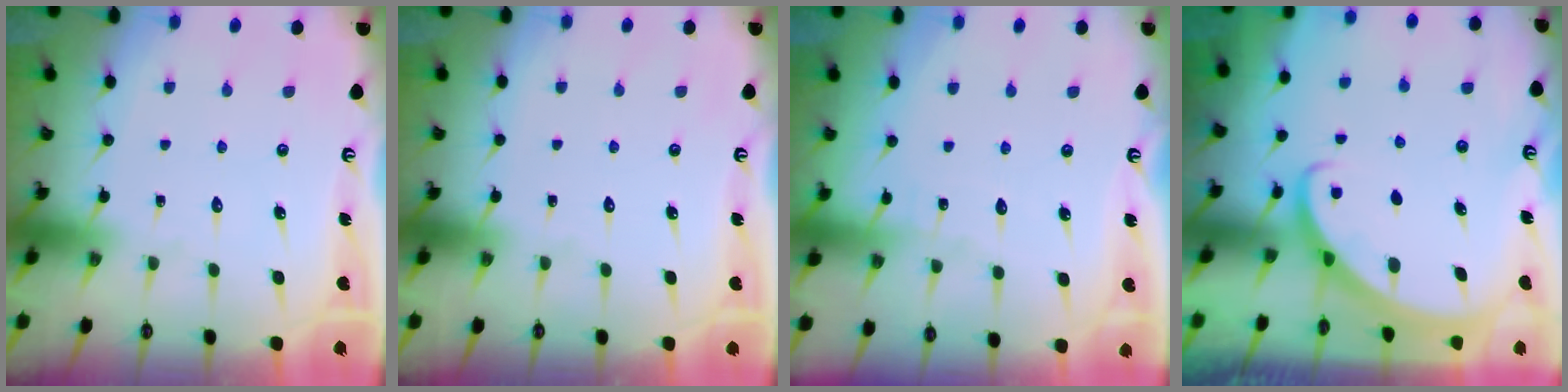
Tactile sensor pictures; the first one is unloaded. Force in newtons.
{"total": 0.0}
{"total": 2.3, "press": 2.3, "slide": 0.2}
{"total": 2.7, "press": 2.7, "slide": 0.2}